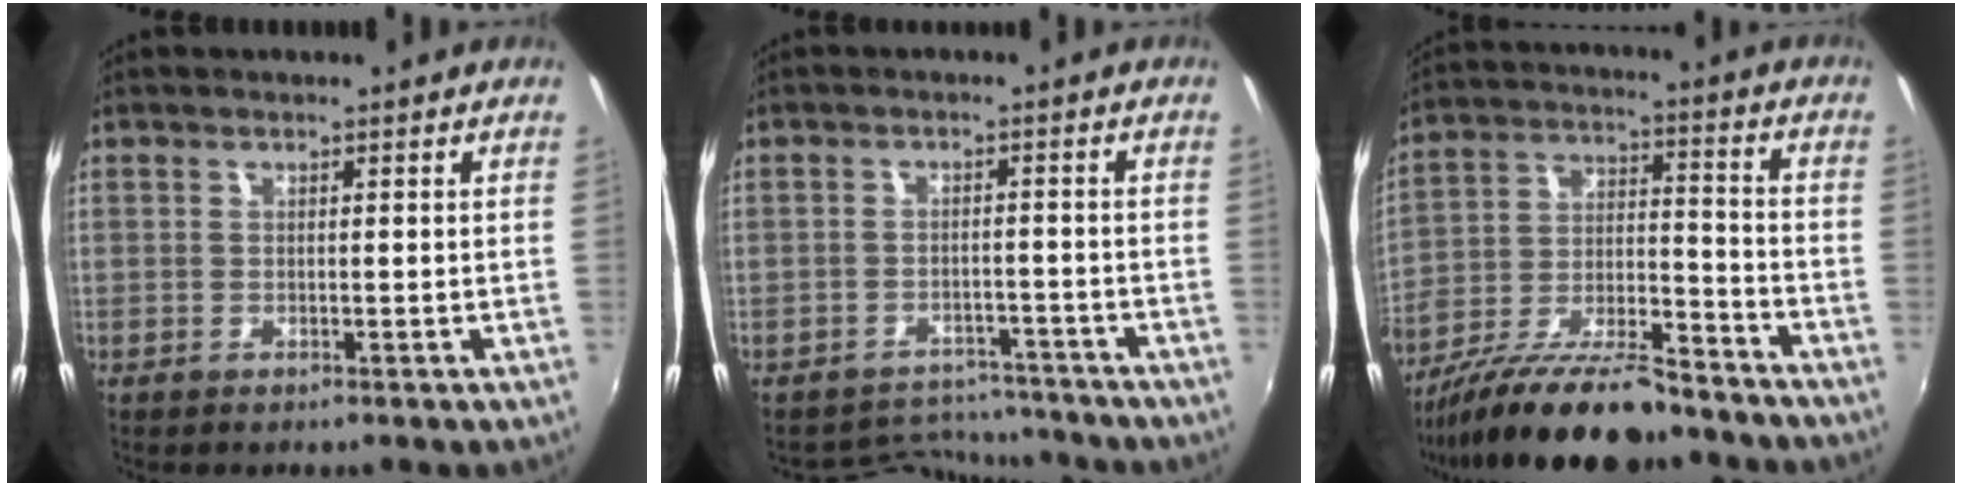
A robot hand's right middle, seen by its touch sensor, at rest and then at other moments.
{"total": 8.2, "force": [-7.8, 2.4, 0.1], "torque": [-0.015, 0.017, -0.109]}
{"total": 18.1, "force": [-14.3, 4.2, 10.3], "torque": [-0.200, -0.027, -0.244]}